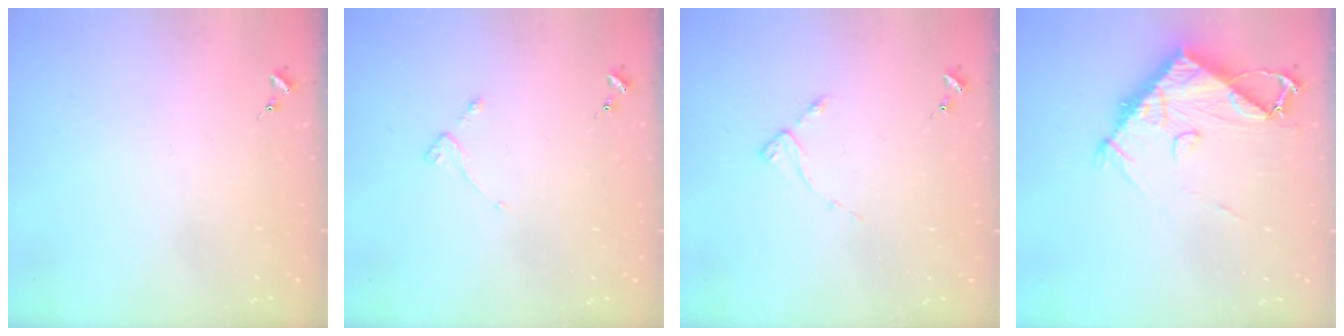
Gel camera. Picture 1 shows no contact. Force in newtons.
{"total": 2.6, "press": 2.6, "slide": 0.5}
{"total": 2.7, "press": 2.7, "slide": 0.3}
{"total": 10.6, "press": 10.5, "slide": 1.0}